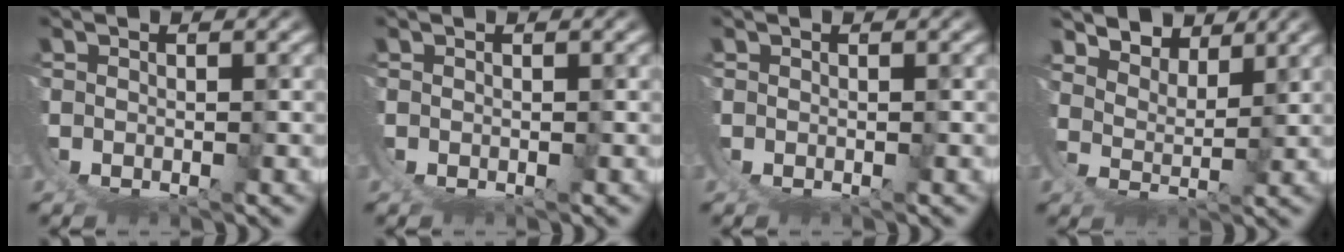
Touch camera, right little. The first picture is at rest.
{"total": 0.0}
{"total": 0.0}
{"total": 5.4, "force": [3.8, 2.4, 3.1], "torque": [-0.055, -0.011, 0.060]}